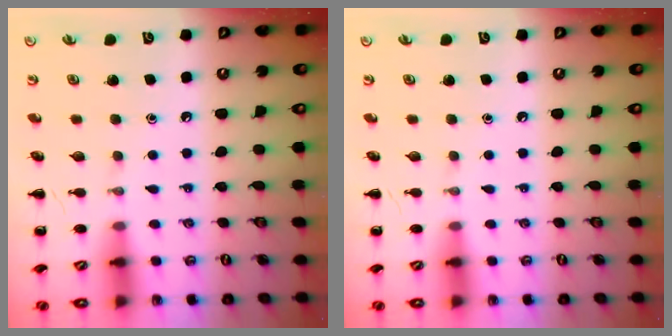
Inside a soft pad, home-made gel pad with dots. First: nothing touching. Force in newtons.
{"total": 0.0}